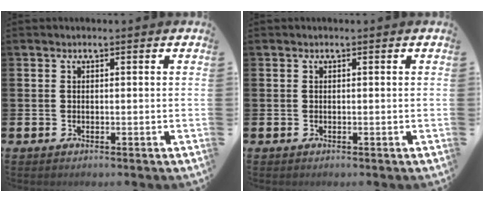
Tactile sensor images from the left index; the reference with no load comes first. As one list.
[{"total": 0.0}]